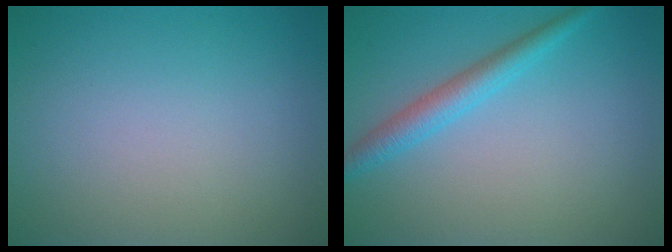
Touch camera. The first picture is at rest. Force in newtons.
{"total": 2.7, "press": 2.7, "slide": 0.1}